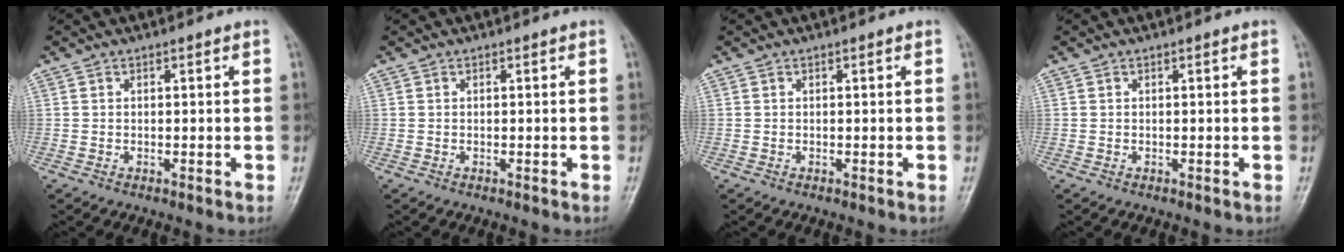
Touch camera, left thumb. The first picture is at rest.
{"total": 0.0}
{"total": 0.0}
{"total": 0.0}